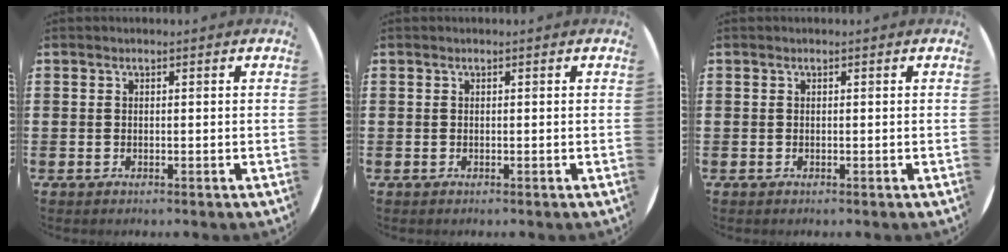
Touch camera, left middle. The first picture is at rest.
{"total": 0.0}
{"total": 0.0}